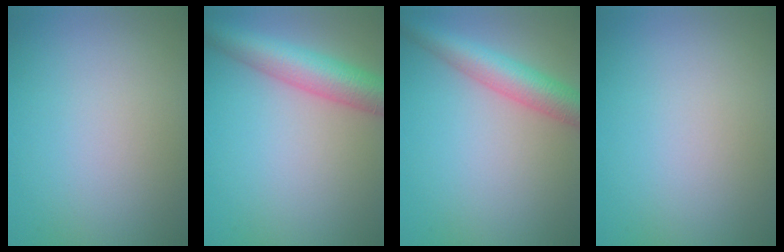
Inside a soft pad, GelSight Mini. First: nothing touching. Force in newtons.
{"total": 6.4, "press": 6.4, "slide": 0.2}
{"total": 5.1, "press": 5.1, "slide": 0.2}
{"total": 0.0}